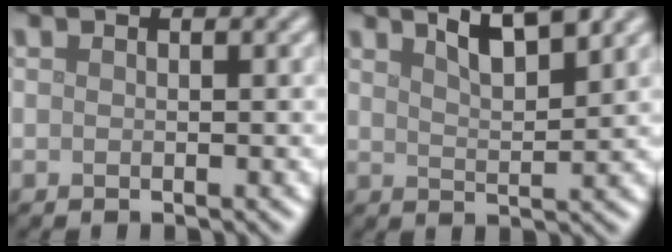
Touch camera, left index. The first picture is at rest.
{"total": 4.1, "force": [3.1, 0.8, 2.7], "torque": [-0.040, 0.009, 0.052]}